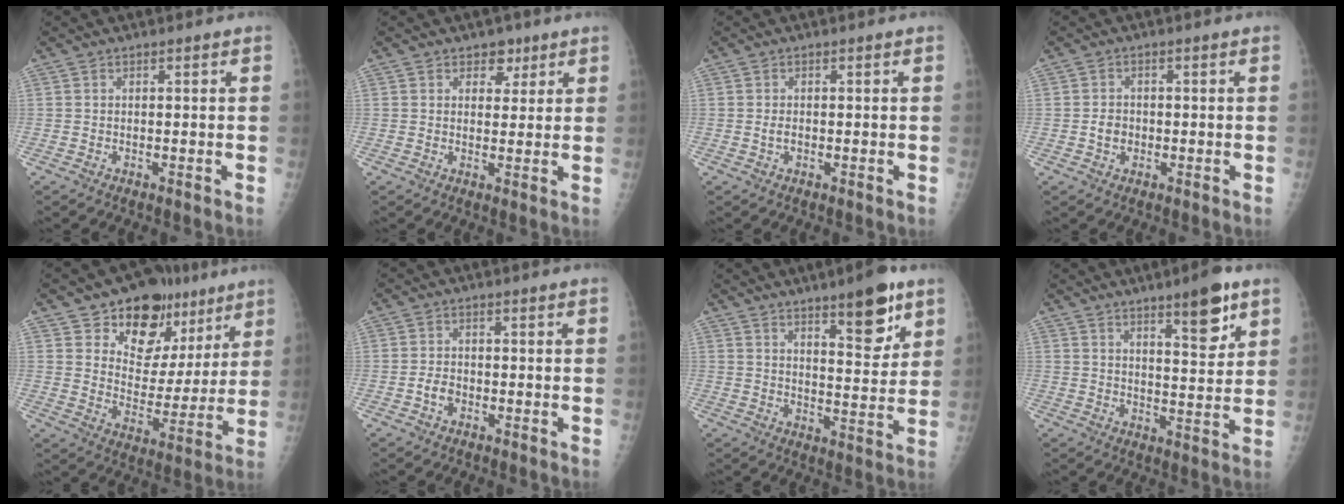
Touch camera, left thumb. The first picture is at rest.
{"total": 3.7, "force": [2.1, 2.7, 1.4], "torque": [0.008, -0.010, 0.029]}
{"total": 1.4, "force": [-0.2, 0.9, 1.0], "torque": [-0.017, 0.001, -0.003]}
{"total": 2.7, "force": [-0.6, 2.3, 1.4], "torque": [-0.014, 0.005, -0.011]}
{"total": 17.1, "force": [10.3, 11.1, 8.1], "torque": [-0.056, -0.042, 0.161]}
{"total": 2.6, "force": [-1.1, 1.9, 1.5], "torque": [-0.020, 0.009, -0.021]}
{"total": 10.9, "force": [6.7, 3.2, 7.9], "torque": [-0.092, -0.043, 0.100]}
{"total": 9.2, "force": [5.7, 2.2, 6.9], "torque": [-0.086, -0.037, 0.084]}